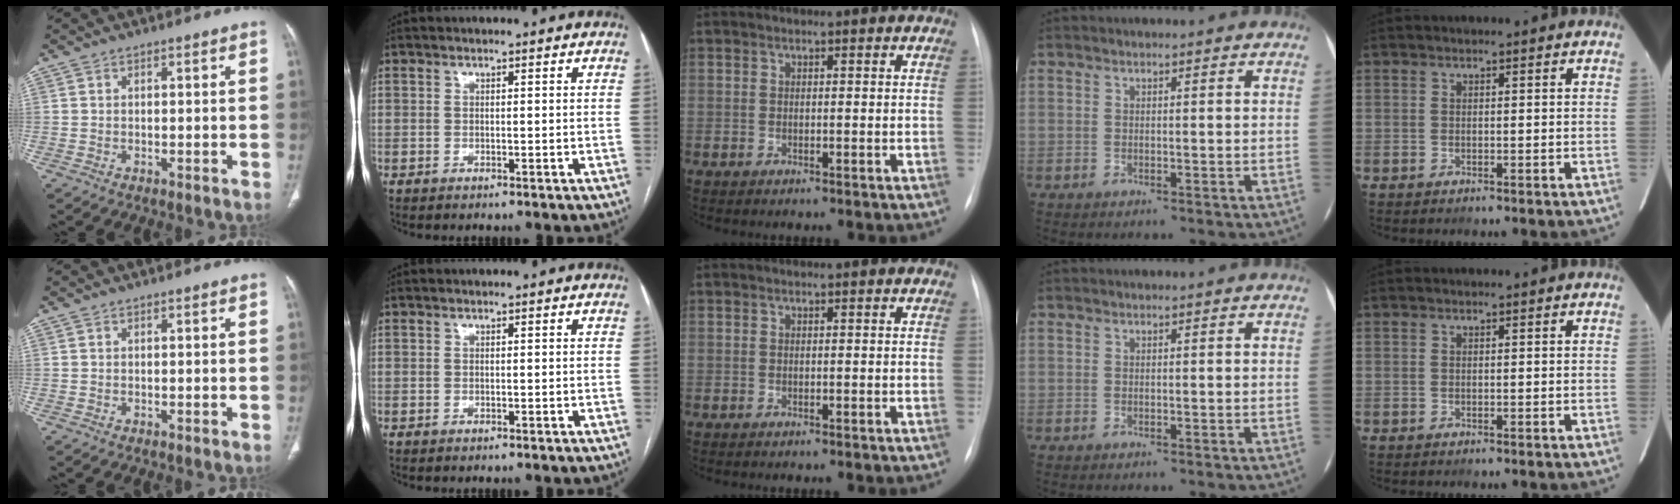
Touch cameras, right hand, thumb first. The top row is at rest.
{}